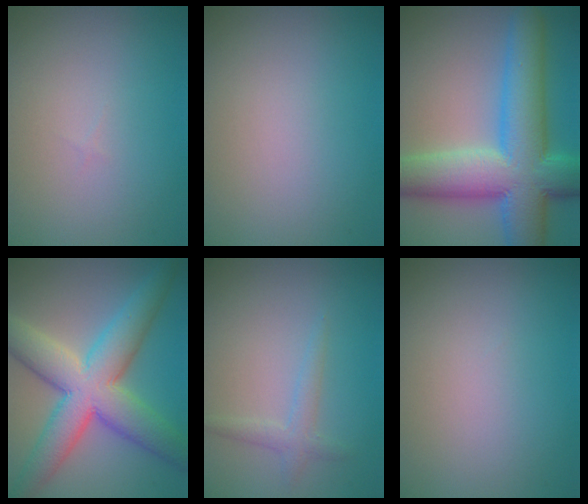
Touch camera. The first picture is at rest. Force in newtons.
{"total": 0.0}
{"total": 11.8, "press": 11.7, "slide": 0.3}
{"total": 9.5, "press": 9.4, "slide": 0.5}
{"total": 0.9, "press": 0.9, "slide": 0.1}
{"total": 0.0}